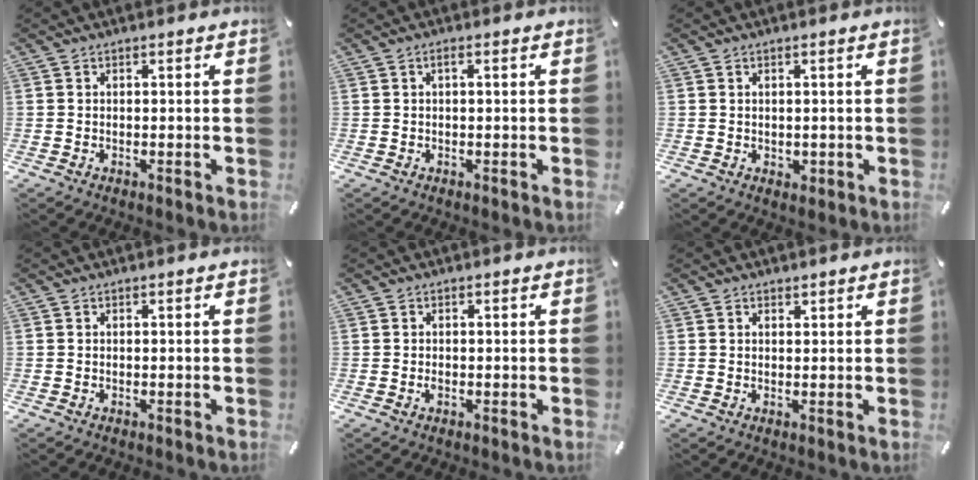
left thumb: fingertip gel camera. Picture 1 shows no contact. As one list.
[{"total": 1.3, "force": [0.0, 0.2, 1.3], "torque": [-0.023, 0.001, 0.000]}, {"total": 1.1, "force": [0.1, 1.0, 0.5], "torque": [-0.010, 0.004, 0.001]}, {"total": 0.0}, {"total": 1.0, "force": [-0.2, 0.5, 0.8], "torque": [-0.015, -0.001, -0.005]}, {"total": 0.9, "force": [0.7, 0.6, 0.2], "torque": [-0.002, 0.001, 0.013]}]